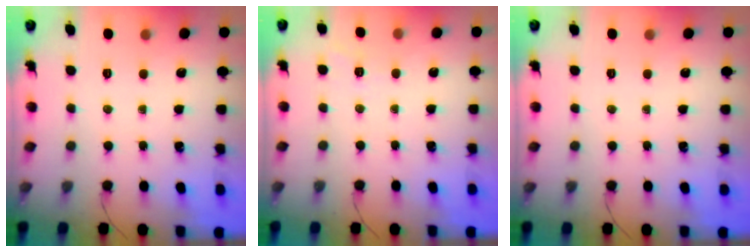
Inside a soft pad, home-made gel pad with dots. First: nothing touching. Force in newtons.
{"total": 1.8, "press": 1.1, "slide": 1.4}
{"total": 0.0}